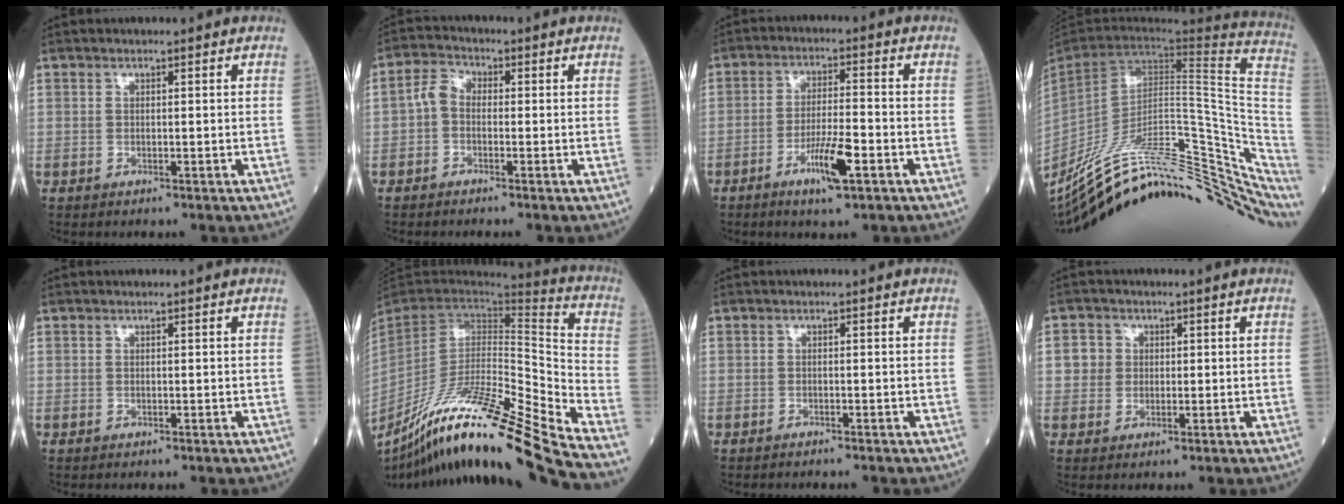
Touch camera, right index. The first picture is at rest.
{"total": 3.1, "force": [-0.7, 2.0, 2.2], "torque": [-0.043, 0.008, -0.026]}
{"total": 6.9, "force": [-3.4, 0.8, 5.9], "torque": [-0.114, -0.006, -0.059]}
{"total": 34.6, "force": [-24.5, 9.6, 22.4], "torque": [-0.277, -0.015, -0.351]}
{"total": 0.0}
{"total": 27.7, "force": [-21.6, -1.1, 17.3], "torque": [-0.261, -0.055, -0.375]}
{"total": 1.1, "force": [-1.0, -0.1, 0.3], "torque": [-0.005, 0.000, -0.014]}
{"total": 3.0, "force": [0.4, 2.9, 0.6], "torque": [-0.006, 0.009, 0.005]}